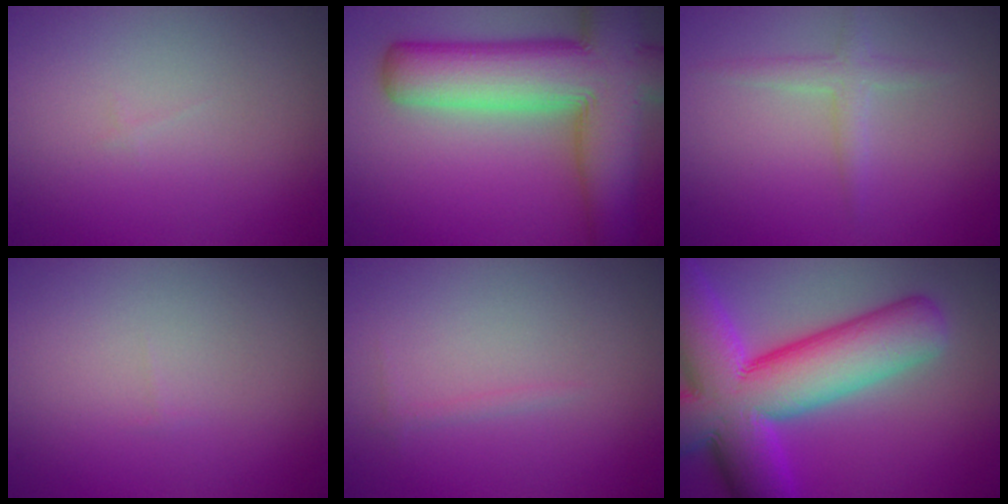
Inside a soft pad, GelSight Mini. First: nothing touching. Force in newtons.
{"total": 12.8, "press": 12.8, "slide": 0.8}
{"total": 1.7, "press": 1.7, "slide": 0.1}
{"total": 0.0}
{"total": 0.5, "press": 0.5, "slide": 0.1}
{"total": 14.9, "press": 14.9, "slide": 0.3}